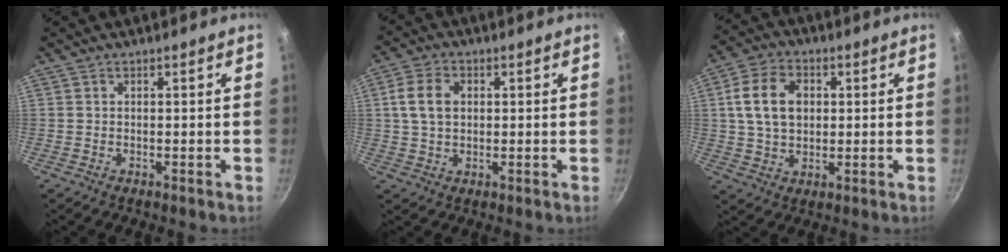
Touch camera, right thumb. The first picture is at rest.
{"total": 6.9, "force": [1.2, 4.9, 4.7], "torque": [-0.078, 0.008, 0.019]}
{"total": 11.1, "force": [2.0, 8.0, 7.5], "torque": [-0.121, 0.011, 0.031]}